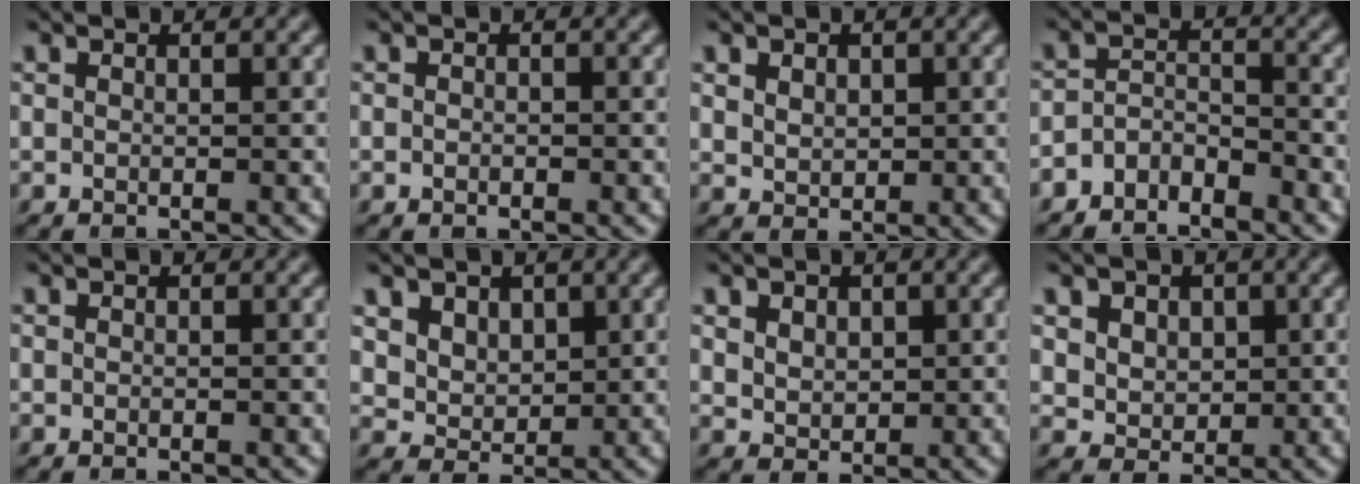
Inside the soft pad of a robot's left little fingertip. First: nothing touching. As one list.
[{"total": 0.5, "force": [-0.3, 0.3, 0.3], "torque": [-0.003, -0.001, -0.008]}, {"total": 2.4, "force": [1.0, 1.8, 1.3], "torque": [-0.036, 0.009, 0.015]}, {"total": 2.9, "force": [-2.6, 1.0, 0.6], "torque": [-0.014, 0.012, -0.057]}, {"total": 0.0}, {"total": 4.4, "force": [2.0, 3.4, 1.9], "torque": [-0.059, -0.008, 0.050]}, {"total": 3.1, "force": [1.2, 2.2, 1.7], "torque": [-0.048, 0.006, 0.024]}, {"total": 4.5, "force": [1.7, 3.6, 2.1], "torque": [-0.053, 0.003, 0.031]}]